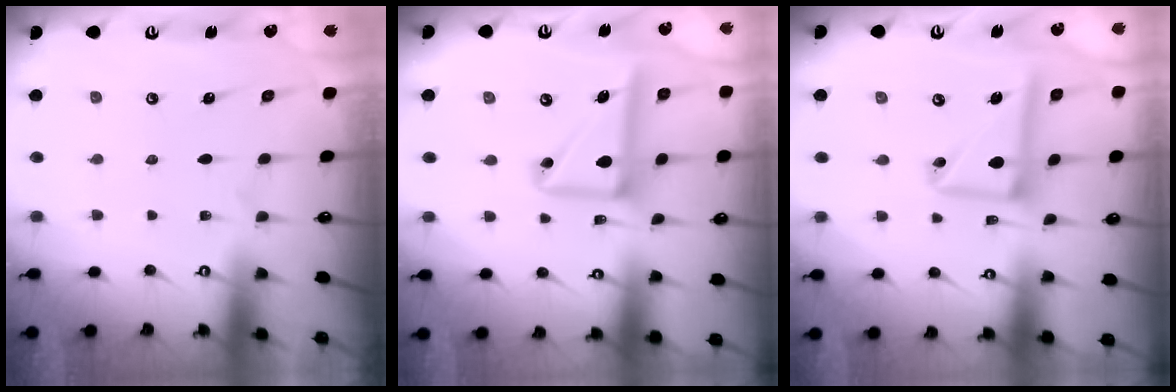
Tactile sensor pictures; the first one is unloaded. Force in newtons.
{"total": 14.6, "press": 14.5, "slide": 1.3}
{"total": 14.2, "press": 14.1, "slide": 1.4}